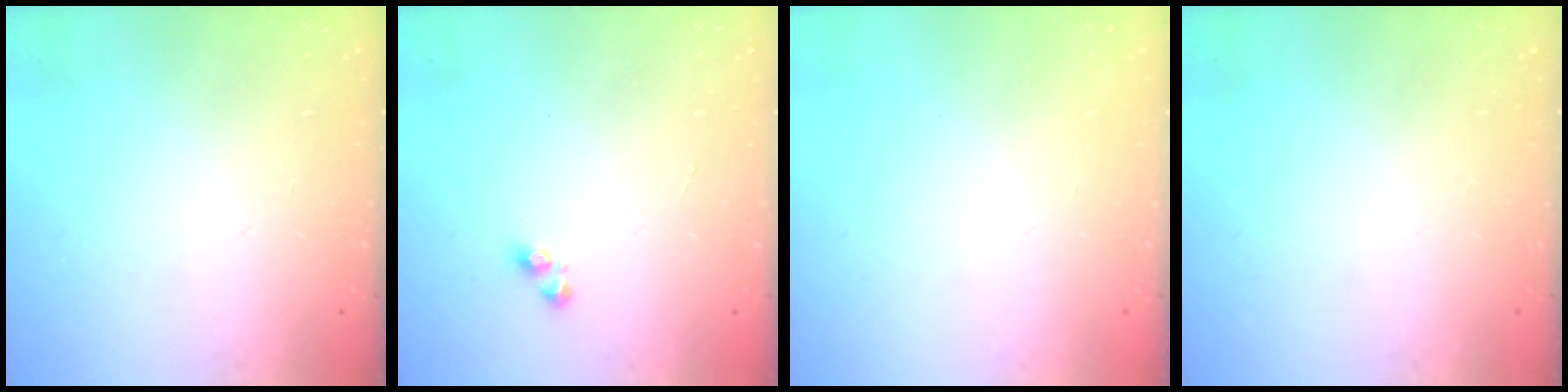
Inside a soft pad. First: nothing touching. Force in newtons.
{"total": 3.2, "press": 3.2, "slide": 0.3}
{"total": 0.0}
{"total": 0.0}